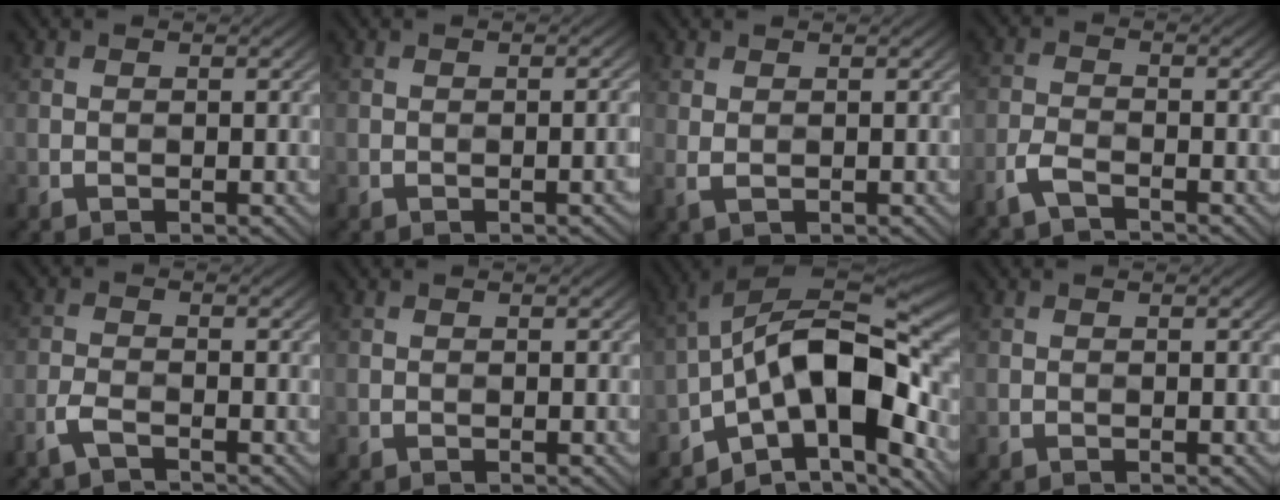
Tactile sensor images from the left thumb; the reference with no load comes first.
{"total": 1.7, "force": [-1.0, 0.3, 1.4], "torque": [-0.009, 0.009, -0.013]}
{"total": 1.6, "force": [0.9, 0.5, 1.2], "torque": [-0.027, -0.007, 0.018]}
{"total": 3.5, "force": [-2.5, 1.0, 2.2], "torque": [-0.049, -0.006, -0.056]}
{"total": 2.8, "force": [-1.9, 0.8, 1.9], "torque": [-0.041, -0.004, -0.041]}
{"total": 0.0}
{"total": 16.0, "force": [-1.7, 7.0, 14.3], "torque": [-0.227, 0.026, -0.048]}
{"total": 0.0}